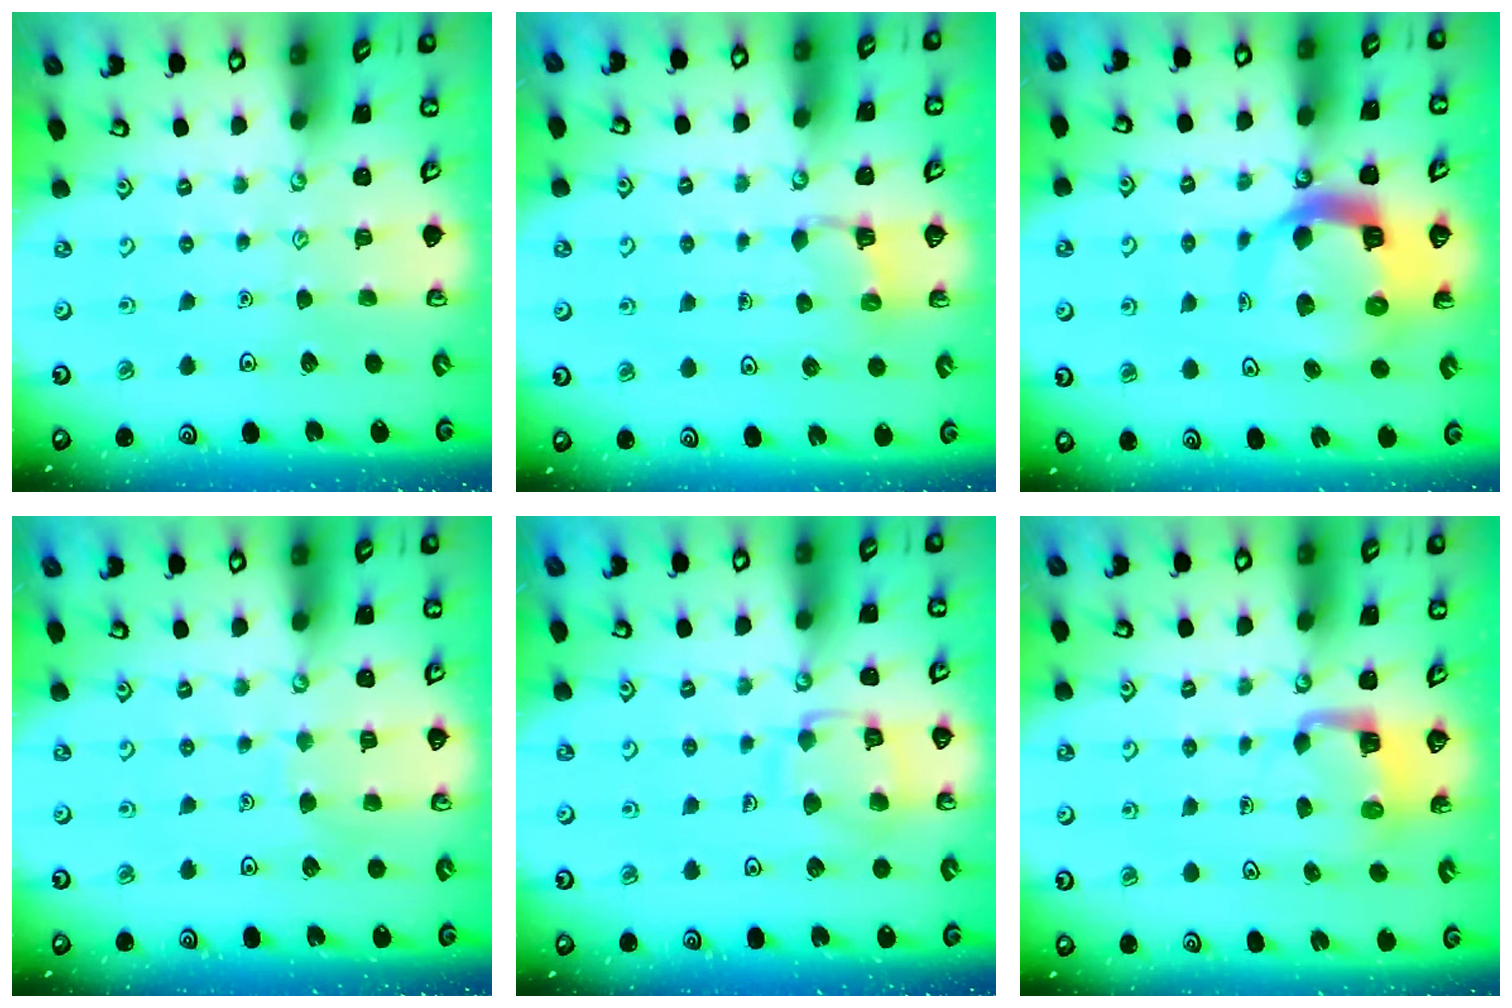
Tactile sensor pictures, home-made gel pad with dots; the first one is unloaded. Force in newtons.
{"total": 3.0, "press": 3.0, "slide": 0.6}
{"total": 11.9, "press": 11.8, "slide": 1.4}
{"total": 5.3, "press": 5.3, "slide": 0.5}
{"total": 11.6, "press": 11.5, "slide": 0.8}
{"total": 4.1, "press": 4.1, "slide": 0.1}